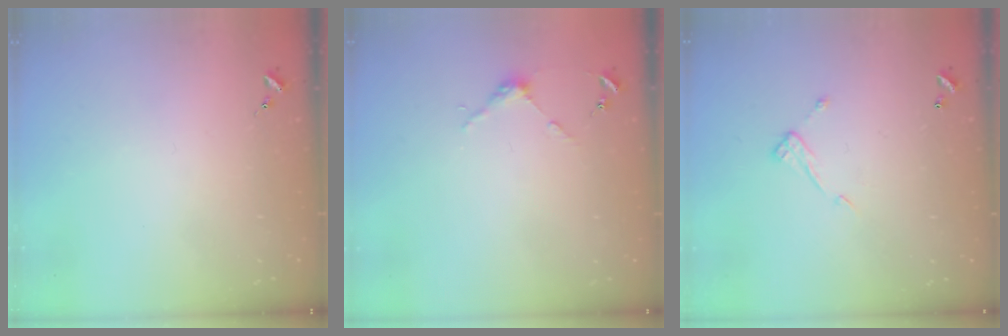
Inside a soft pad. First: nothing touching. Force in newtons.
{"total": 3.7, "press": 3.7, "slide": 0.3}
{"total": 8.2, "press": 8.1, "slide": 0.4}